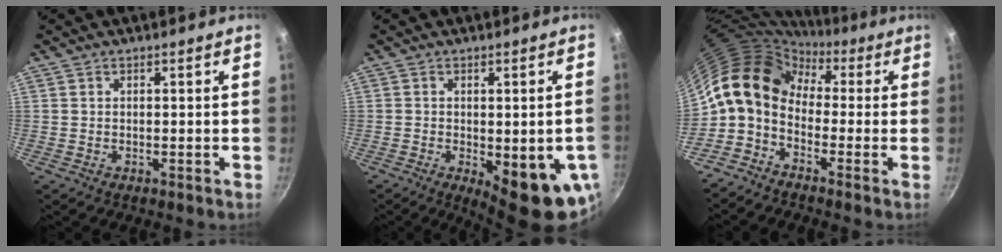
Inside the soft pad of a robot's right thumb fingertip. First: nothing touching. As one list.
[{"total": 13.9, "force": [-3.8, 4.9, 12.5], "torque": [-0.131, -0.011, -0.037]}, {"total": 11.6, "force": [1.1, 8.2, 8.1], "torque": [-0.127, 0.026, -0.005]}]